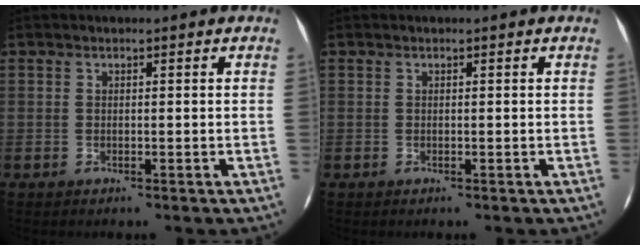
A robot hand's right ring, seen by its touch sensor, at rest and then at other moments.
{"total": 0.0}